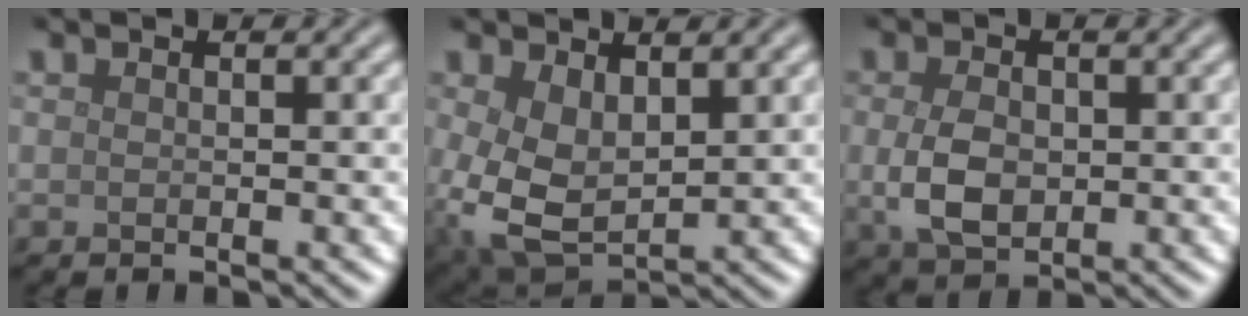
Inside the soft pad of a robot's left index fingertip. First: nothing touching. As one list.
[{"total": 5.8, "force": [0.3, 3.5, 4.6], "torque": [-0.118, -0.010, 0.013]}, {"total": 4.1, "force": [-0.2, 2.7, 3.0], "torque": [-0.065, -0.003, -0.002]}]